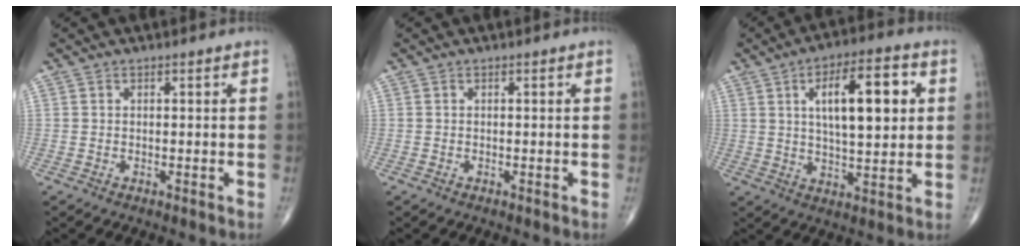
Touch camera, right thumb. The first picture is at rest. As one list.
[{"total": 0.0}, {"total": 14.4, "force": [3.7, 5.4, 12.9], "torque": [-0.180, -0.002, 0.056]}]